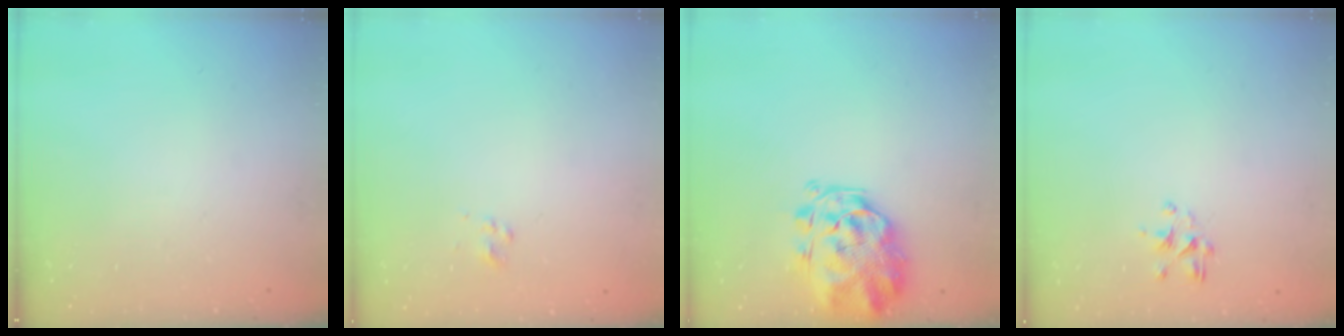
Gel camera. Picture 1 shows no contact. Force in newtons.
{"total": 2.3, "press": 2.1, "slide": 0.8}
{"total": 3.9, "press": 3.3, "slide": 2.0}
{"total": 2.2, "press": 2.1, "slide": 0.8}